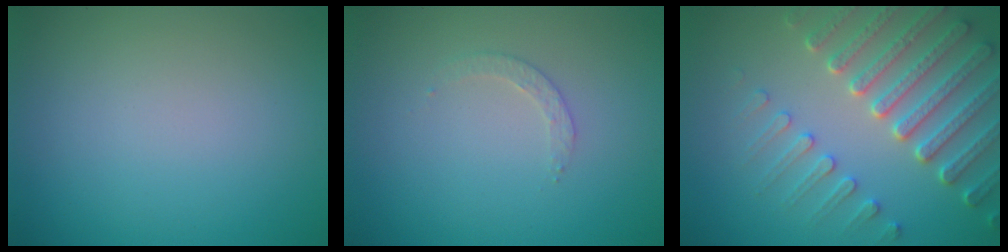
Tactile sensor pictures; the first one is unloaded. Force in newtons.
{"total": 1.2, "press": 1.2, "slide": 0.3}
{"total": 6.2, "press": 5.2, "slide": 3.4}